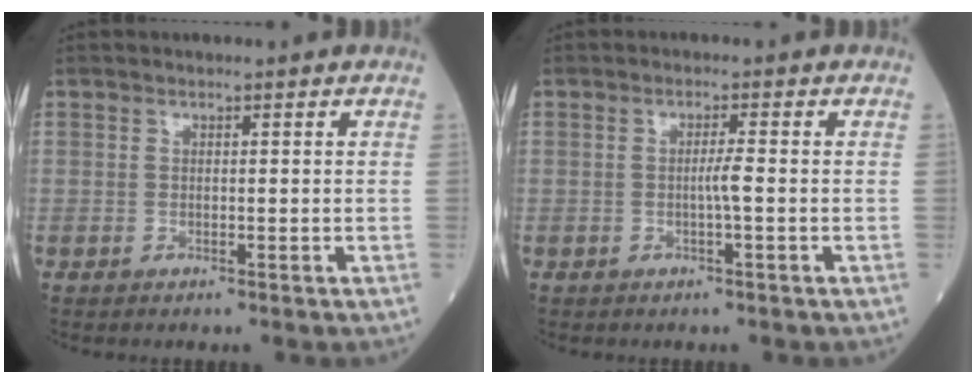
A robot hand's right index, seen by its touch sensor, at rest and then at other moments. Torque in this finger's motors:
{"motor_torque": [0.29, -0.02, 0.24, 0.06]}